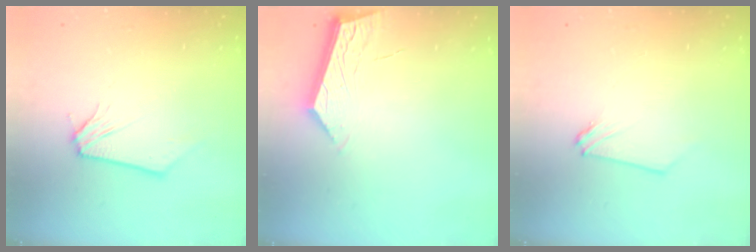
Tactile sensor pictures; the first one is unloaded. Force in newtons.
{"total": 4.8, "press": 4.8, "slide": 0.5}
{"total": 0.0}